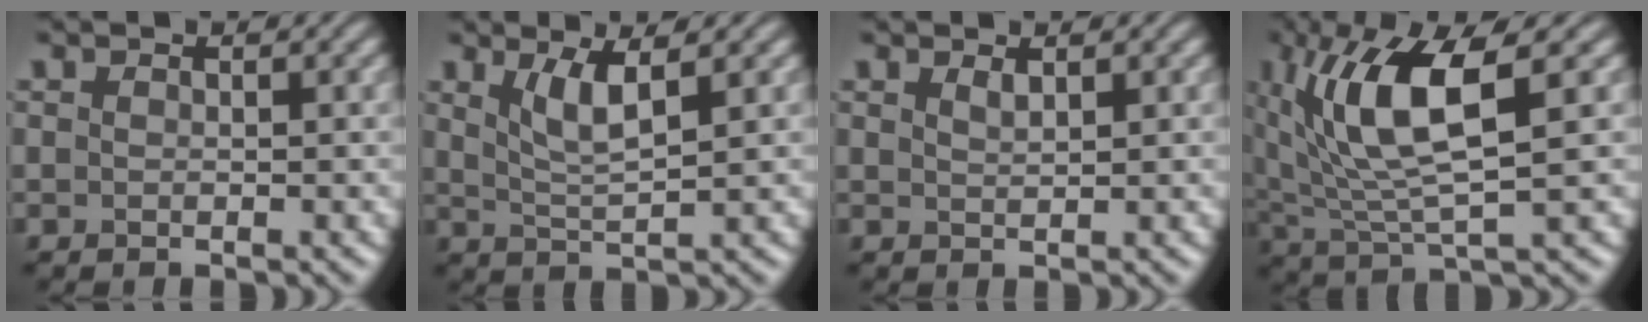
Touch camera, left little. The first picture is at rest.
{"total": 3.1, "force": [1.5, 0.6, 2.6], "torque": [-0.051, -0.006, 0.034]}
{"total": 0.9, "force": [0.7, 0.1, 0.5], "torque": [-0.008, 0.000, 0.015]}
{"total": 9.3, "force": [3.0, 2.8, 8.4], "torque": [-0.173, 0.004, 0.058]}